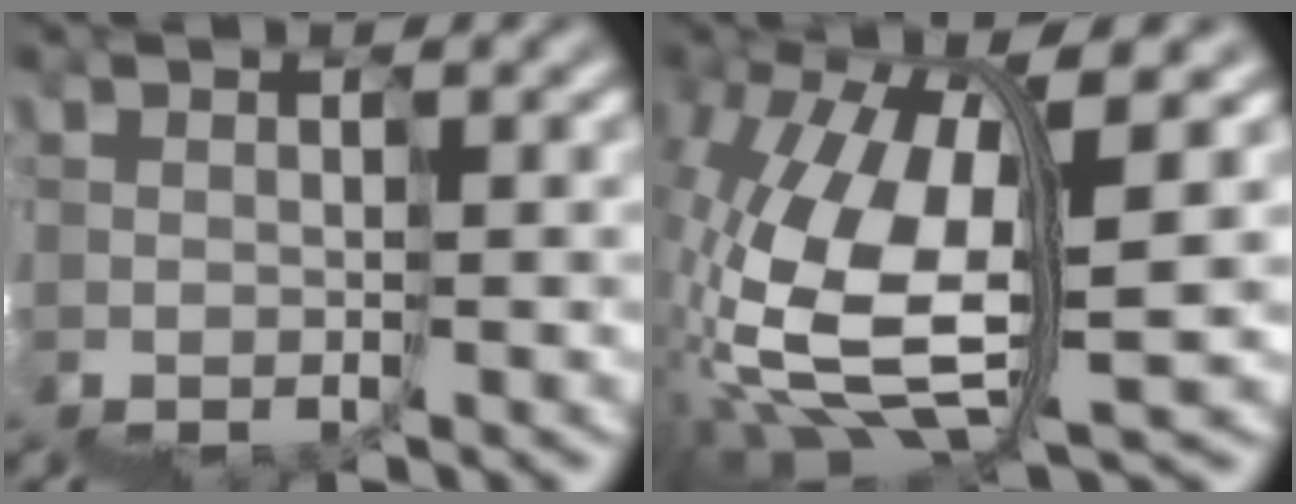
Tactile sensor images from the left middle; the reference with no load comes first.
{"total": 7.7, "force": [1.4, 3.1, 6.9], "torque": [-0.174, 0.004, 0.027]}